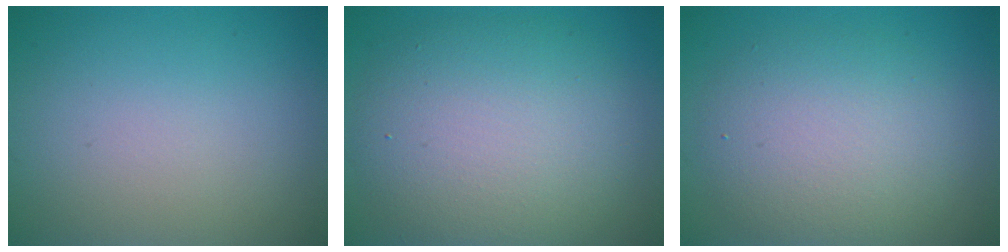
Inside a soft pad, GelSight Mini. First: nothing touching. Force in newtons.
{"total": 8.9, "press": 8.9, "slide": 0.4}
{"total": 5.6, "press": 5.6, "slide": 0.2}